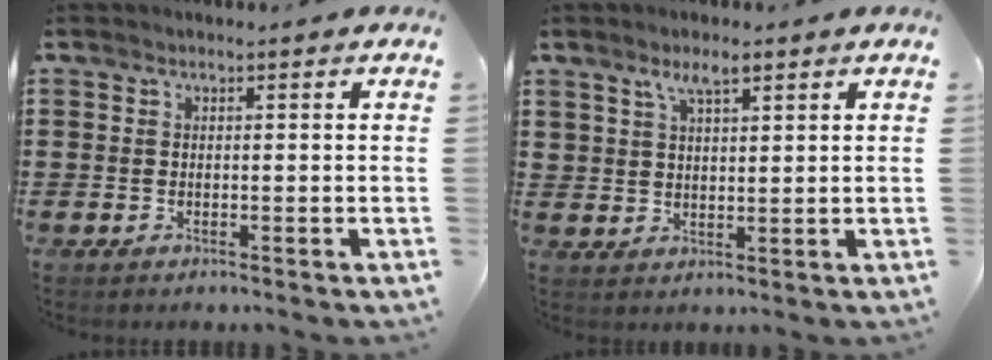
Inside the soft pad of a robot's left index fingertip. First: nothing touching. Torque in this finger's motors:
{"motor_torque": [-0.54, -0.27, -0.23, -0.09]}